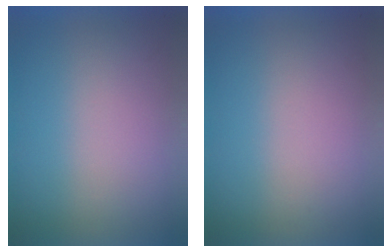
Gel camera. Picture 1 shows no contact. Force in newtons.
{"total": 0.0}